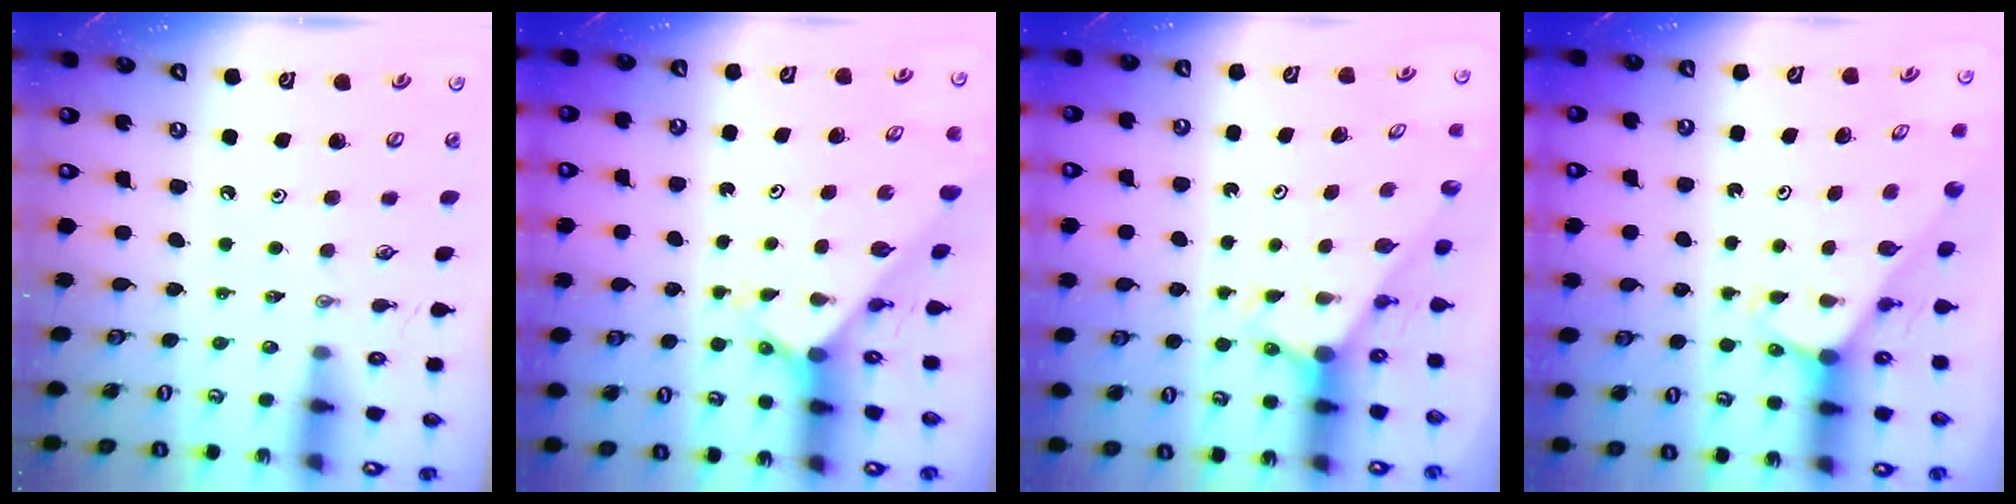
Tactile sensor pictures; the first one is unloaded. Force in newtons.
{"total": 2.0, "press": 2.0, "slide": 0.1}
{"total": 2.7, "press": 2.7, "slide": 0.0}
{"total": 2.1, "press": 2.1, "slide": 0.1}